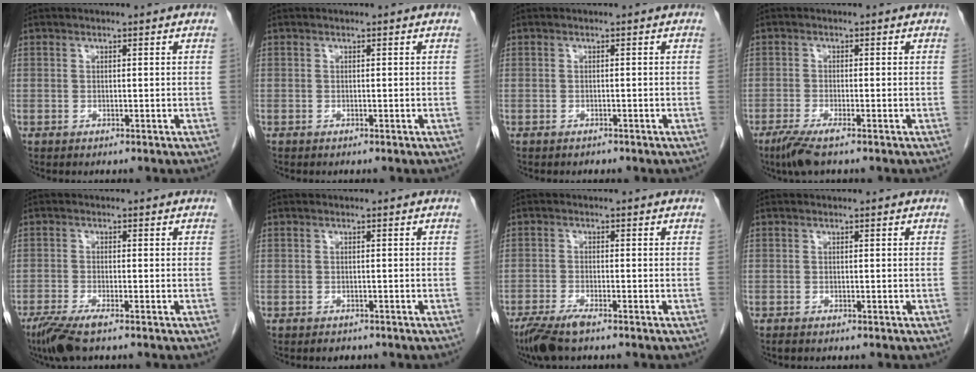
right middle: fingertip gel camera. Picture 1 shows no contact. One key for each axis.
{"total": 0.0}
{"total": 0.7, "fx": -0.7, "fy": 0.2, "fz": 0.0, "tx": -0.012, "ty": -0.003, "tz": -0.010}
{"total": 4.1, "fx": -2.8, "fy": 0.3, "fz": 3.1, "tx": -0.061, "ty": -0.013, "tz": -0.053}
{"total": 5.0, "fx": -3.5, "fy": 0.5, "fz": 3.6, "tx": -0.068, "ty": -0.014, "tz": -0.065}
{"total": 1.4, "fx": -1.2, "fy": 0.6, "fz": 0.3, "tx": -0.011, "ty": -0.003, "tz": -0.012}
{"total": 5.0, "fx": -3.7, "fy": 0.7, "fz": 3.3, "tx": -0.066, "ty": -0.013, "tz": -0.067}
{"total": 0.7, "fx": -0.6, "fy": 0.2, "fz": 0.3, "tx": -0.010, "ty": -0.002, "tz": -0.009}